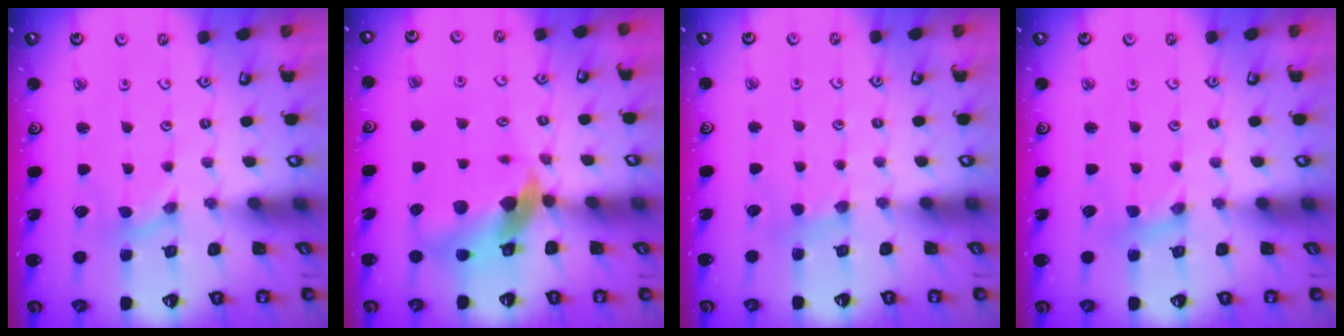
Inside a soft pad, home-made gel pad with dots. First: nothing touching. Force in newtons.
{"total": 12.0, "press": 11.9, "slide": 1.6}
{"total": 2.5, "press": 2.5, "slide": 0.4}
{"total": 1.4, "press": 1.4, "slide": 0.3}